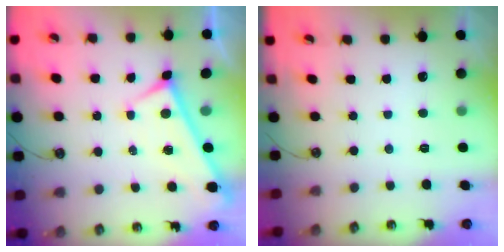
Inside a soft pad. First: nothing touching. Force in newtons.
{"total": 0.0}